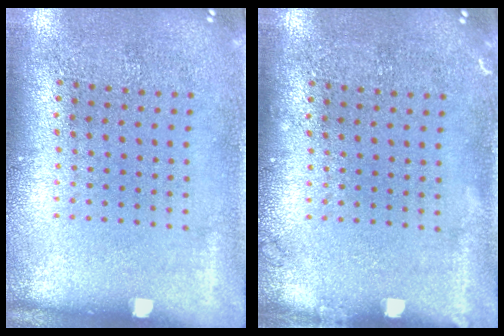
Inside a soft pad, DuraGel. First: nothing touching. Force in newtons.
{"total": 0.7, "press": 0.7, "slide": 0.1}